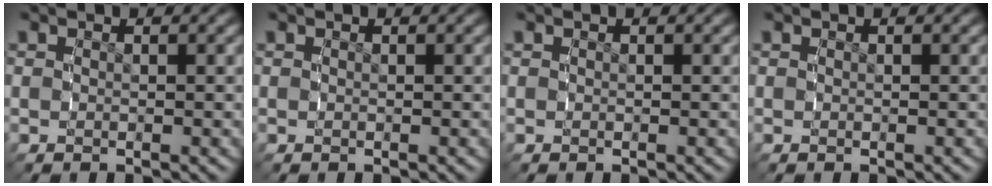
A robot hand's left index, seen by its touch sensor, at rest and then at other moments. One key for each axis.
{"total": 0.0}
{"total": 0.0}
{"total": 0.0}